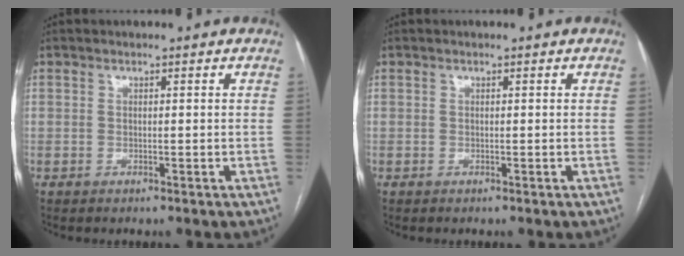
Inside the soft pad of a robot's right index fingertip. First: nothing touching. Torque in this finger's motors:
{"motor_torque": [0.00, 0.00, 0.00, 0.00]}